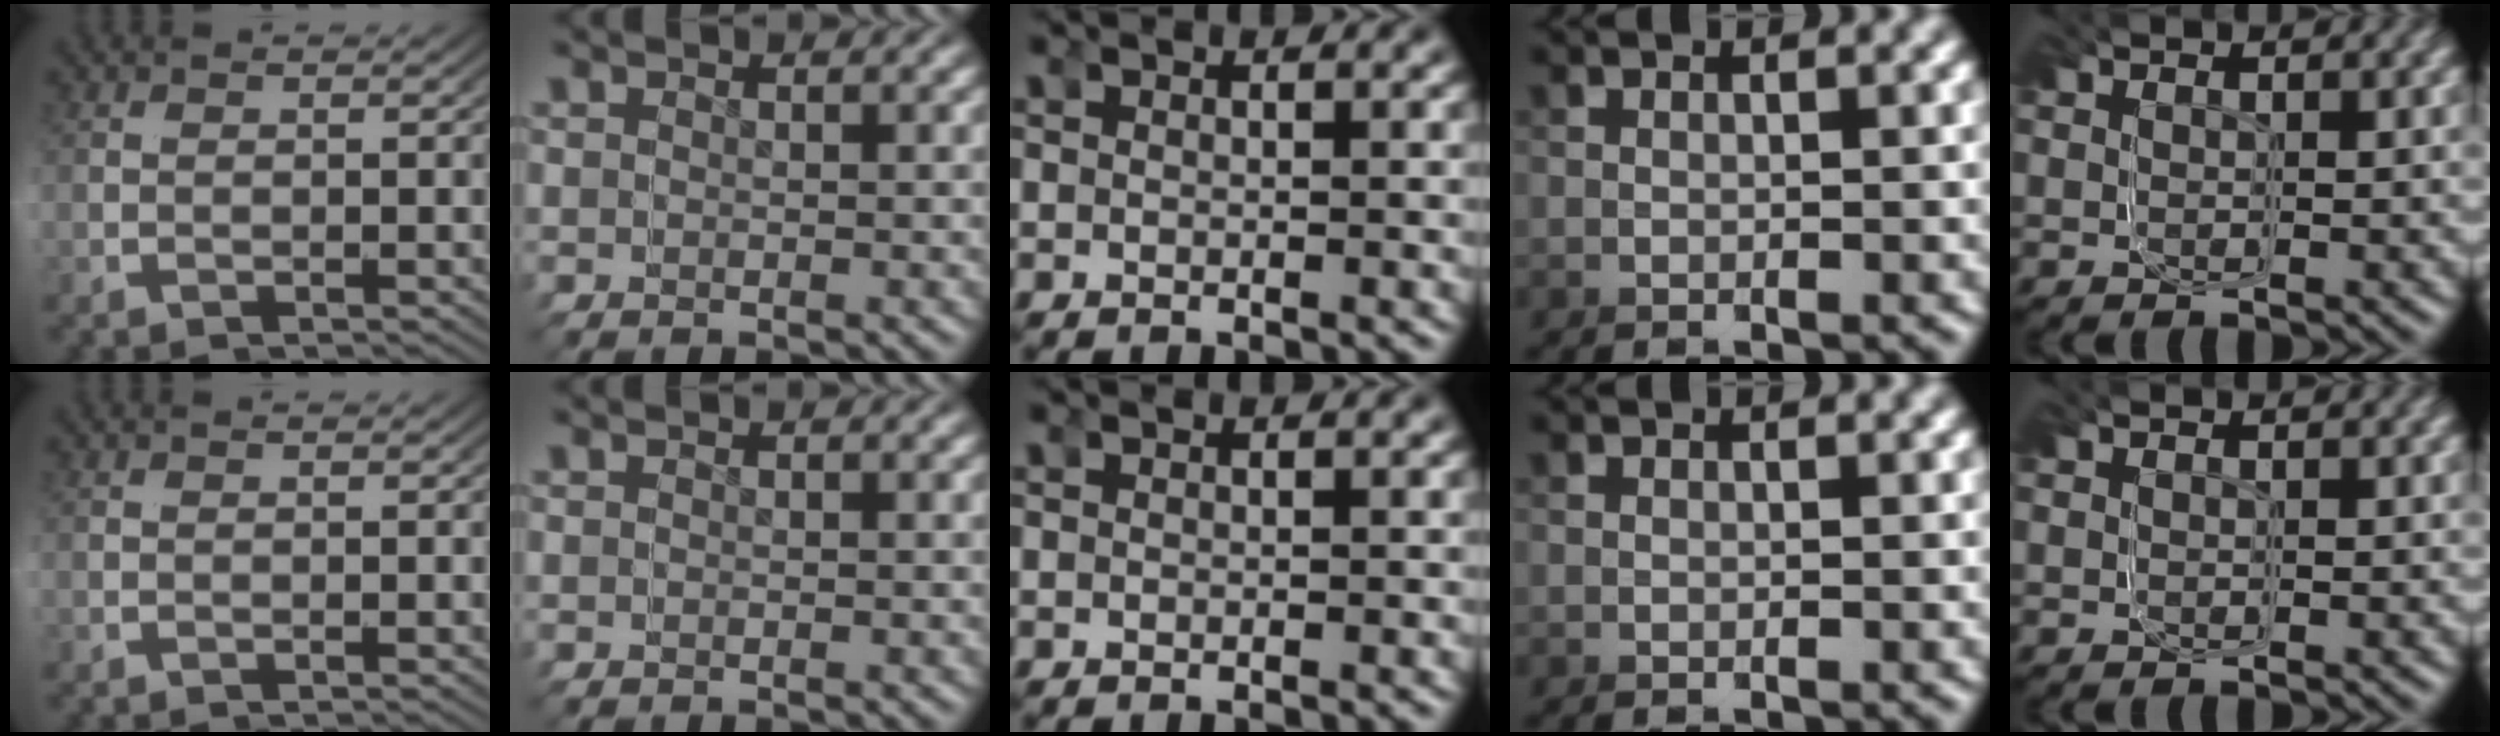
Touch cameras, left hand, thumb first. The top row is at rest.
{}